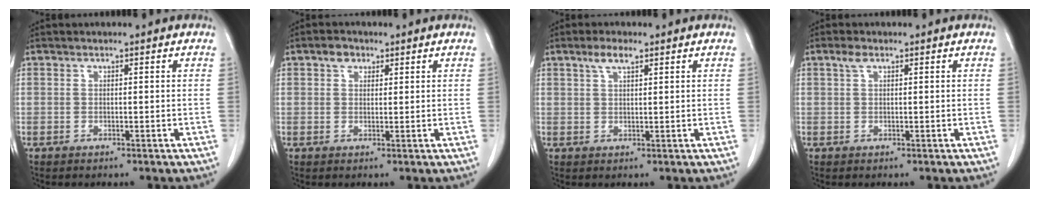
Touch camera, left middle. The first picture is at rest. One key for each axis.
{"total": 2.2, "fx": 1.3, "fy": 1.5, "fz": 0.9, "tx": -0.016, "ty": 0.006, "tz": 0.021}
{"total": 2.9, "fx": 1.9, "fy": 0.7, "fz": 2.1, "tx": -0.044, "ty": 0.006, "tz": 0.038}
{"total": 1.4, "fx": 0.8, "fy": 0.6, "fz": 0.9, "tx": -0.021, "ty": 0.010, "tz": 0.016}